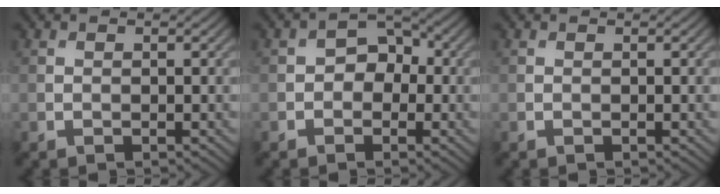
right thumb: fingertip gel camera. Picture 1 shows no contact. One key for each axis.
{"total": 3.7, "fx": -0.5, "fy": 2.9, "fz": 2.2, "tx": -0.026, "ty": 0.004, "tz": -0.016}
{"total": 0.0}